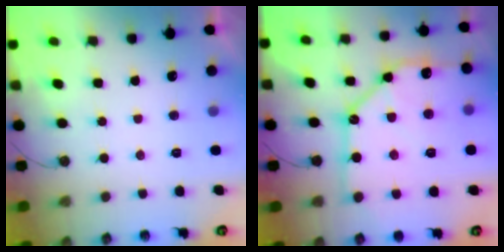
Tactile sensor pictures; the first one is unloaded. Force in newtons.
{"total": 22.0, "press": 21.8, "slide": 2.8}